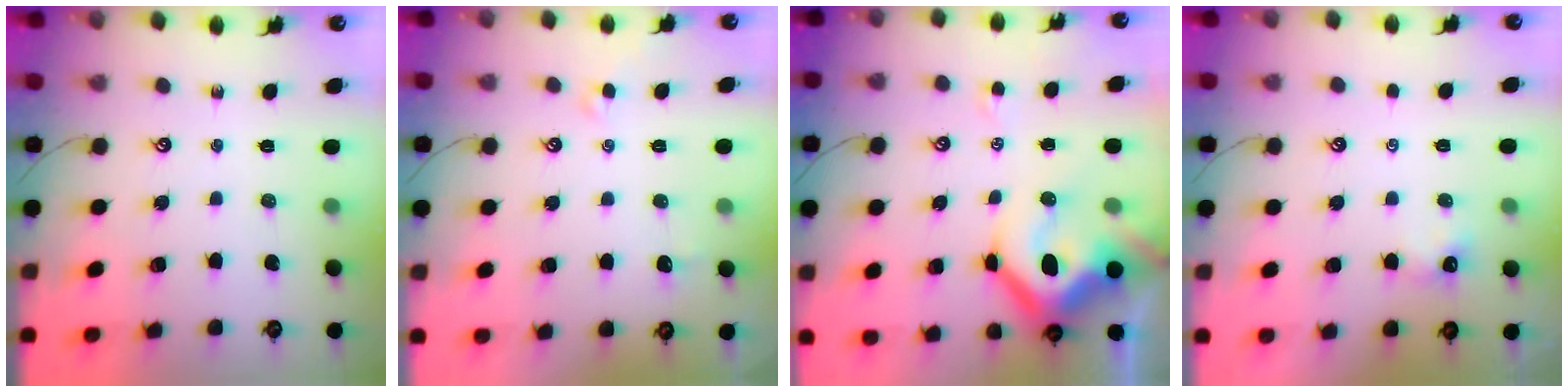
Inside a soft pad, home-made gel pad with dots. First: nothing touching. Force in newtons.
{"total": 1.0, "press": 0.7, "slide": 0.6}
{"total": 15.8, "press": 15.5, "slide": 2.5}
{"total": 0.0}